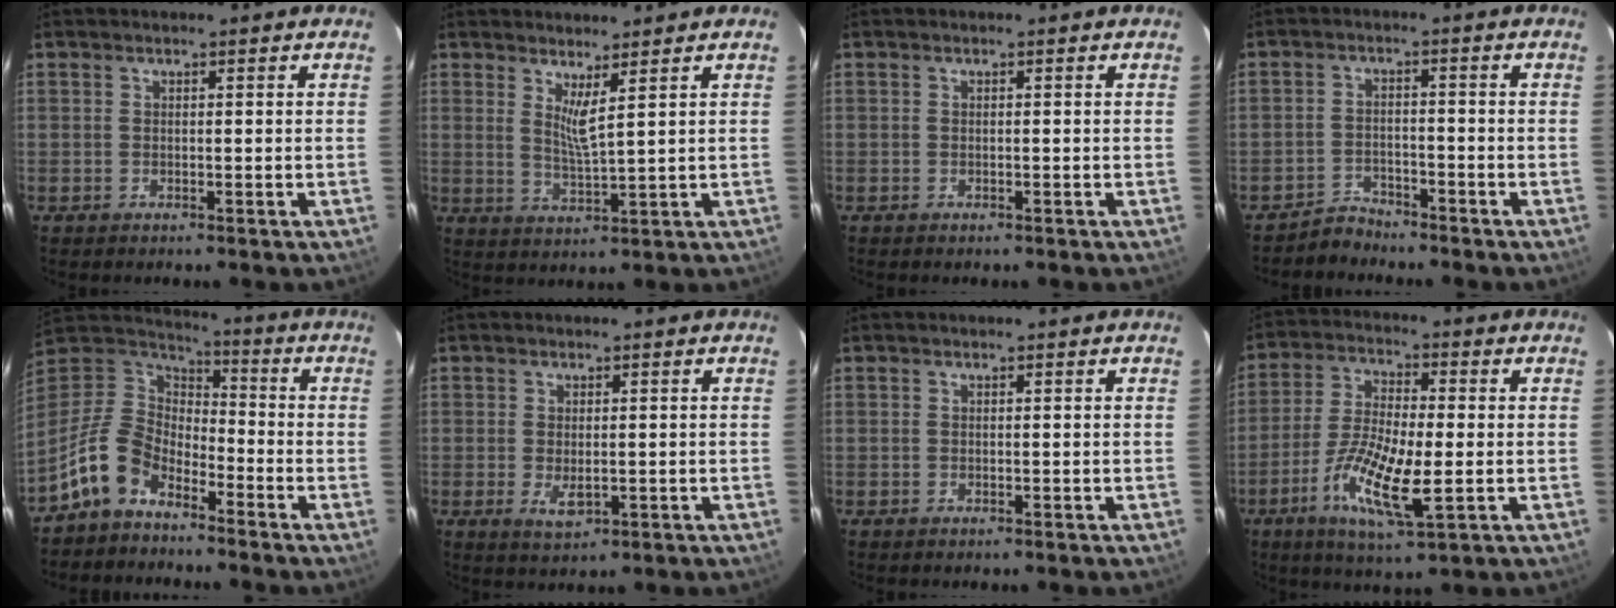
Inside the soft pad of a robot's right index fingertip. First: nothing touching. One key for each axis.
{"total": 4.0, "fx": 2.5, "fy": -0.3, "fz": 3.1, "tx": -0.058, "ty": -0.015, "tz": 0.041}
{"total": 0.0}
{"total": 3.6, "fx": -3.4, "fy": 1.1, "fz": -0.5, "tx": 0.003, "ty": 0.013, "tz": -0.062}
{"total": 12.0, "fx": -7.4, "fy": 7.1, "fz": 6.1, "tx": -0.141, "ty": 0.022, "tz": -0.147}
{"total": 3.5, "fx": -0.6, "fy": 1.9, "fz": 2.8, "tx": -0.051, "ty": -0.009, "tz": -0.005}
{"total": 0.0}
{"total": 12.2, "fx": -3.5, "fy": 3.0, "fz": 11.3, "tx": -0.226, "ty": -0.012, "tz": -0.069}